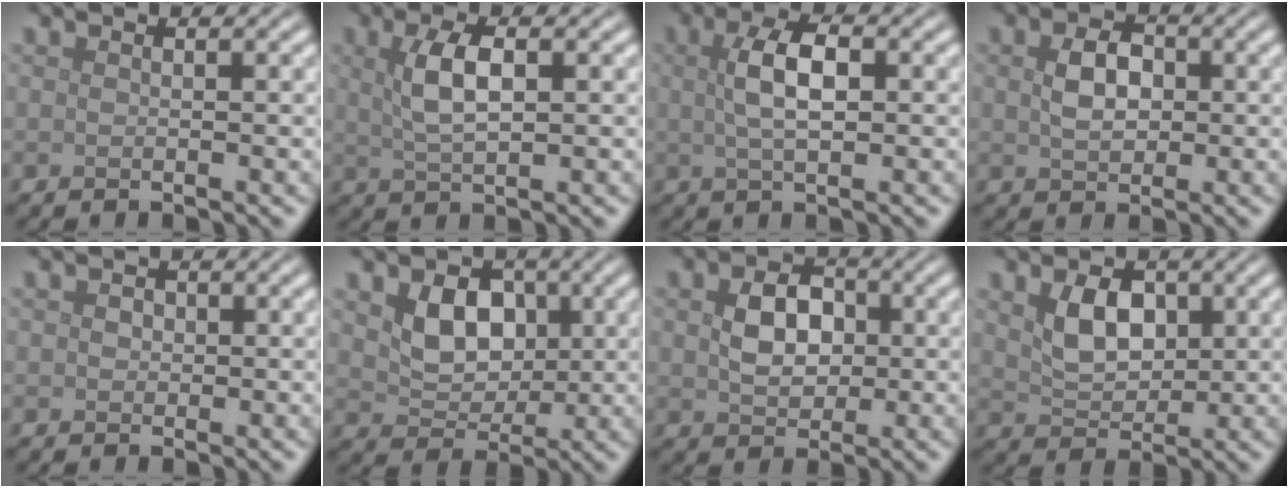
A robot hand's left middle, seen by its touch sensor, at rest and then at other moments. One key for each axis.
{"total": 3.9, "fx": 1.0, "fy": 1.4, "fz": 3.5, "tx": -0.074, "ty": 0.004, "tz": 0.020}
{"total": 4.2, "fx": 0.7, "fy": 1.6, "fz": 3.8, "tx": -0.078, "ty": 0.006, "tz": 0.009}
{"total": 3.2, "fx": 0.4, "fy": 2.2, "fz": 2.3, "tx": -0.049, "ty": 0.004, "tz": 0.006}
{"total": 0.9, "fx": 0.1, "fy": 0.8, "fz": 0.4, "tx": -0.002, "ty": 0.000, "tz": 0.001}
{"total": 4.6, "fx": 1.1, "fy": 3.4, "fz": 2.8, "tx": -0.057, "ty": -0.007, "tz": 0.013}
{"total": 4.2, "fx": 0.4, "fy": 3.1, "fz": 2.8, "tx": -0.060, "ty": 0.001, "tz": 0.005}
{"total": 3.9, "fx": 1.1, "fy": 2.6, "fz": 2.6, "tx": -0.053, "ty": -0.001, "tz": 0.022}